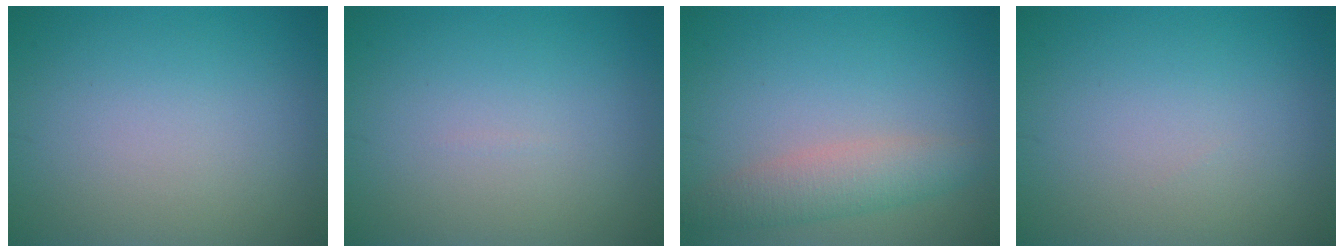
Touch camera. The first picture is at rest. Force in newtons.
{"total": 0.0}
{"total": 3.2, "press": 3.2, "slide": 0.0}
{"total": 0.0}